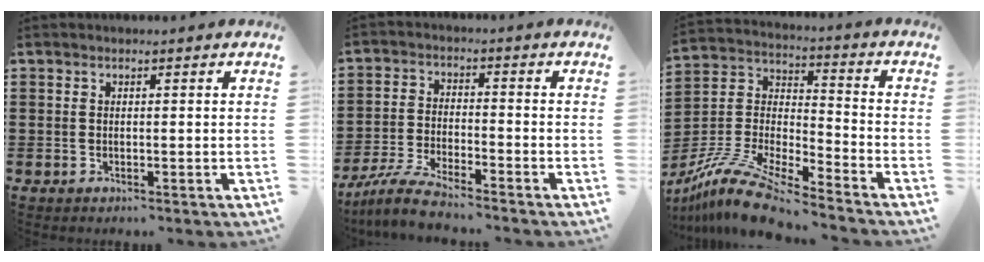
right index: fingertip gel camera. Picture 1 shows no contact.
{"total": 5.6, "force": [-5.2, 0.0, 2.1], "torque": [-0.054, -0.011, -0.104]}
{"total": 11.6, "force": [-10.4, 1.4, 5.0], "torque": [-0.117, 0.019, -0.212]}